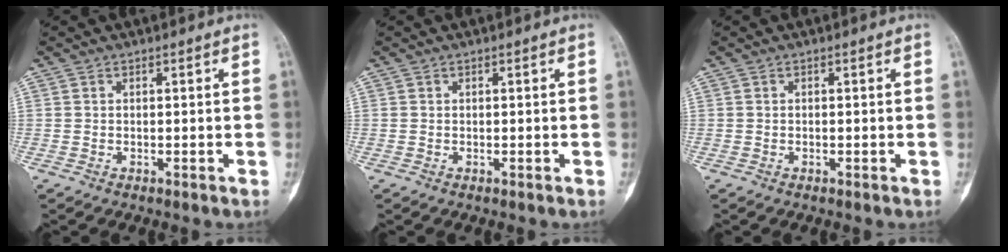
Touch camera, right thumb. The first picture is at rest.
{"total": 0.0}
{"total": 0.0}